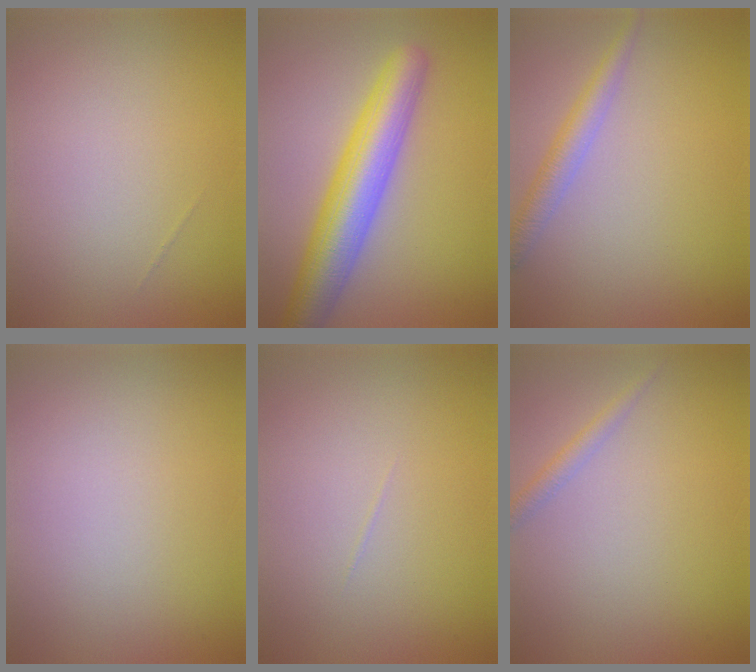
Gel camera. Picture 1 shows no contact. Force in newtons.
{"total": 7.1, "press": 7.1, "slide": 0.1}
{"total": 2.4, "press": 2.4, "slide": 0.1}
{"total": 0.0}
{"total": 0.0}
{"total": 1.3, "press": 1.3, "slide": 0.0}